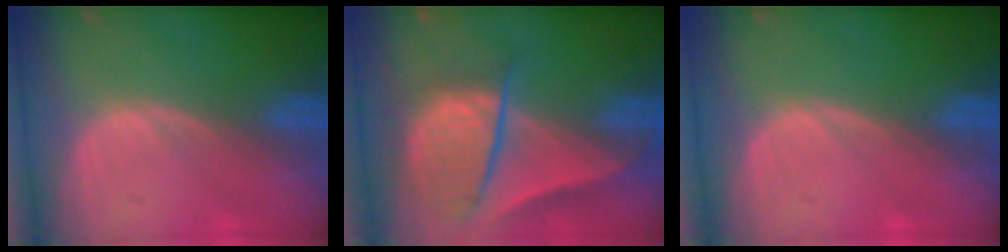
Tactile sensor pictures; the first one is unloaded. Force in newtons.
{"total": 9.5, "press": 8.2, "slide": 4.8}
{"total": 0.0}